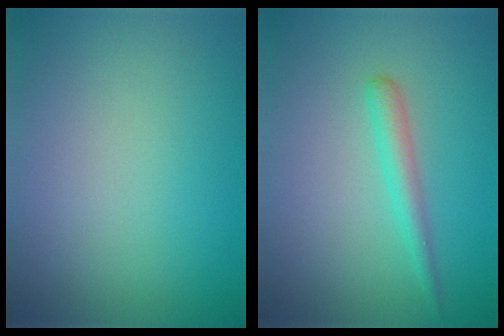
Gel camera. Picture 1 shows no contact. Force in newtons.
{"total": 1.9, "press": 1.9, "slide": 0.1}